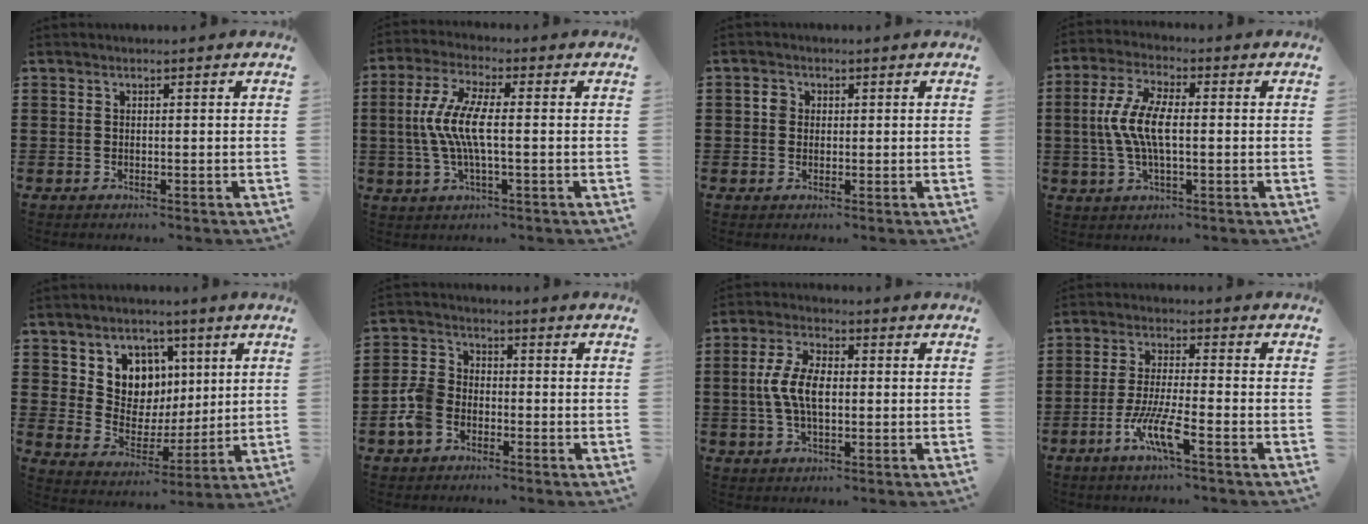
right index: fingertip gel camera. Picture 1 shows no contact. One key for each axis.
{"total": 7.8, "fx": -0.8, "fy": 1.6, "fz": 7.6, "tx": -0.176, "ty": -0.018, "tz": -0.026}
{"total": 1.4, "fx": 0.3, "fy": 1.3, "fz": 0.5, "tx": -0.013, "ty": 0.008, "tz": 0.005}
{"total": 7.8, "fx": -0.5, "fy": 2.8, "fz": 7.3, "tx": -0.170, "ty": -0.008, "tz": -0.020}
{"total": 7.4, "fx": 3.3, "fy": 6.5, "fz": 1.1, "tx": -0.055, "ty": -0.033, "tz": 0.060}
{"total": 5.5, "fx": -2.8, "fy": 3.8, "fz": 2.9, "tx": -0.089, "ty": 0.004, "tz": -0.062}
{"total": 6.8, "fx": -0.3, "fy": 3.4, "fz": 5.8, "tx": -0.143, "ty": -0.002, "tz": -0.016}
{"total": 7.5, "fx": -4.0, "fy": 0.7, "fz": 6.2, "tx": -0.139, "ty": -0.015, "tz": -0.080}